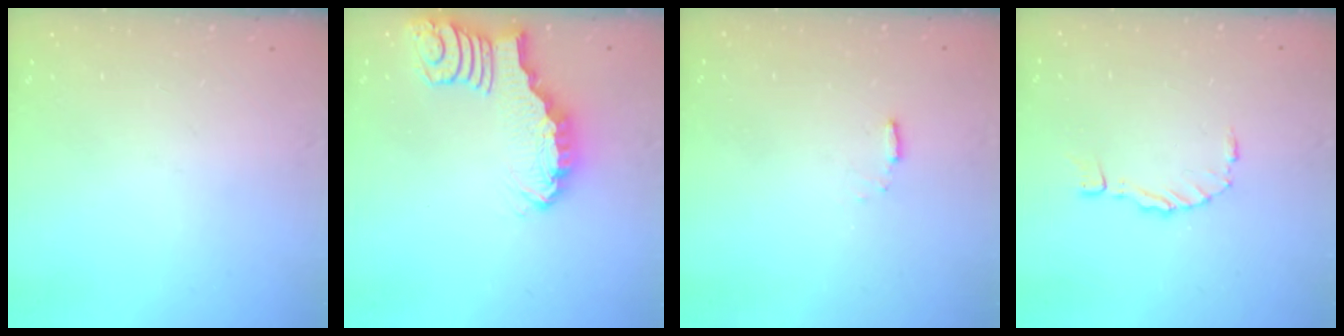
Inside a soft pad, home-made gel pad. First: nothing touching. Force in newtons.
{"total": 2.3, "press": 2.3, "slide": 0.3}
{"total": 2.9, "press": 2.9, "slide": 0.5}
{"total": 0.0}